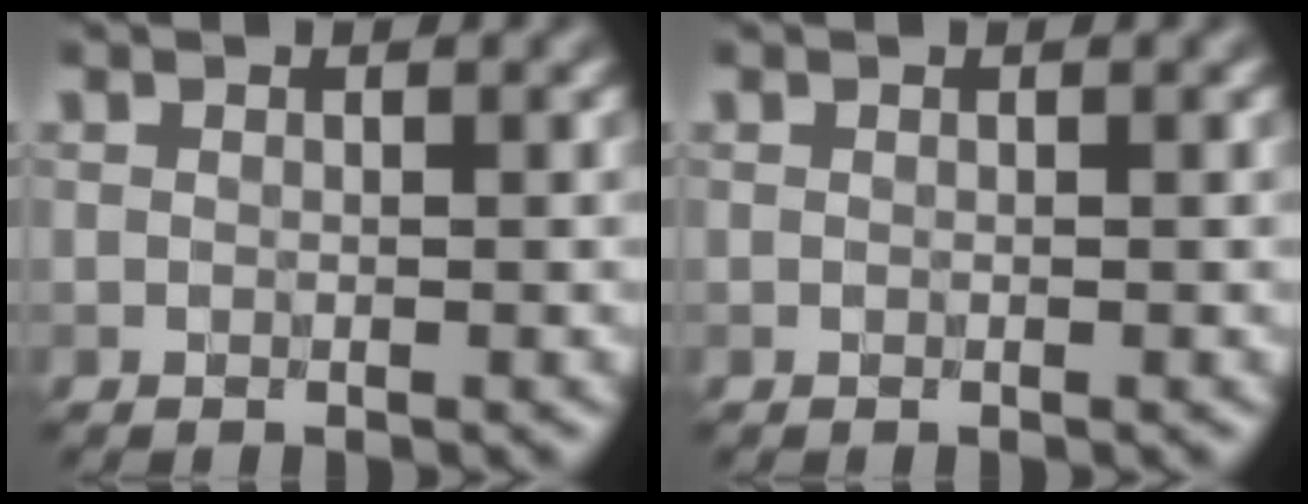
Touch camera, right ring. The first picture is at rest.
{"total": 0.0}